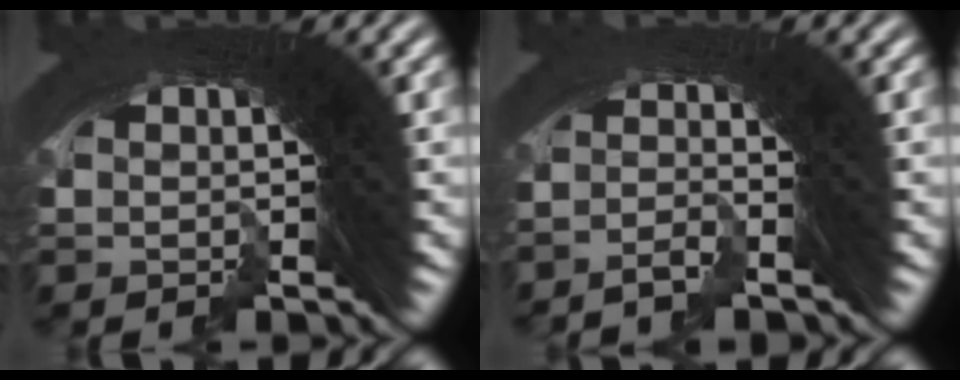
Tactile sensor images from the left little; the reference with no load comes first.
{"total": 3.4, "force": [-2.3, -1.5, -2.0], "torque": [0.037, -0.004, -0.044]}